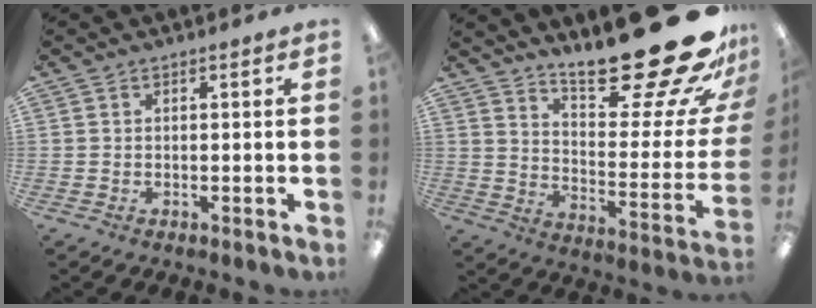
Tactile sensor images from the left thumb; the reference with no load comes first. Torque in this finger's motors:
{"motor_torque": [0.65, 0.43, 1.28, -1.50, 0.07]}